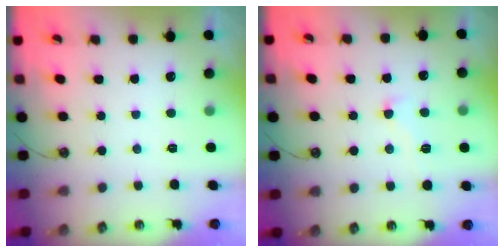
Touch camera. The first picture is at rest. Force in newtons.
{"total": 0.9, "press": 0.4, "slide": 0.8}